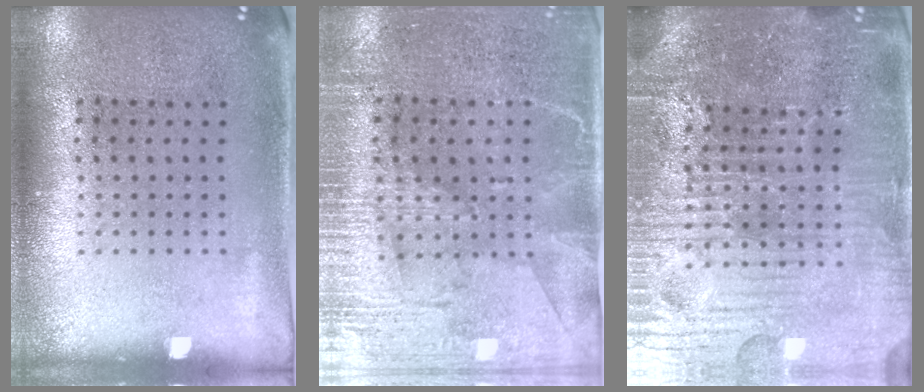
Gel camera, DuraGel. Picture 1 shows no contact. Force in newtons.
{"total": 3.1, "press": 2.8, "slide": 1.1}
{"total": 5.8, "press": 5.4, "slide": 2.0}